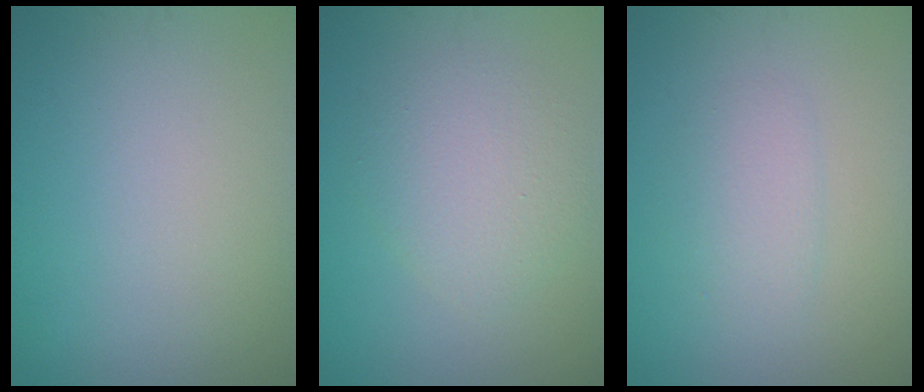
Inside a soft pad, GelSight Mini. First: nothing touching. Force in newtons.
{"total": 3.4, "press": 3.4, "slide": 0.3}
{"total": 2.0, "press": 2.0, "slide": 0.1}